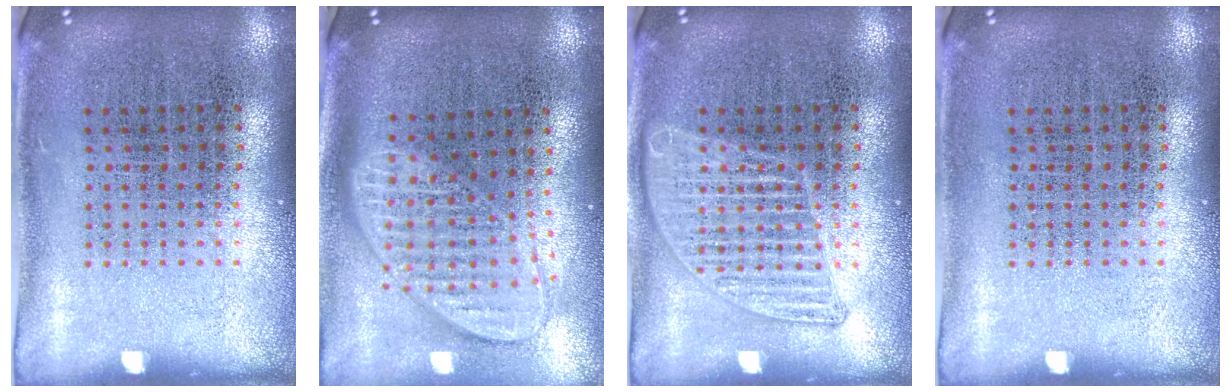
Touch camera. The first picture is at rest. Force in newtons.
{"total": 1.9, "press": 1.5, "slide": 1.1}
{"total": 2.2, "press": 2.2, "slide": 0.4}
{"total": 0.0}